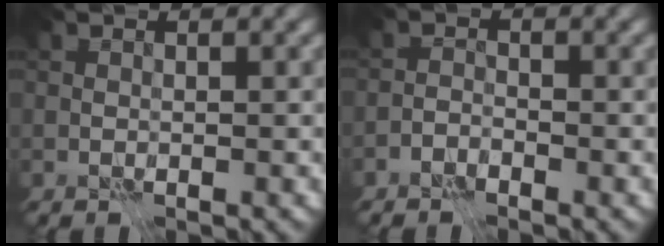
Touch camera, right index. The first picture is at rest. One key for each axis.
{"total": 1.4, "fx": -1.4, "fy": 0.3, "fz": 0.3, "tx": 0.001, "ty": 0.011, "tz": -0.033}